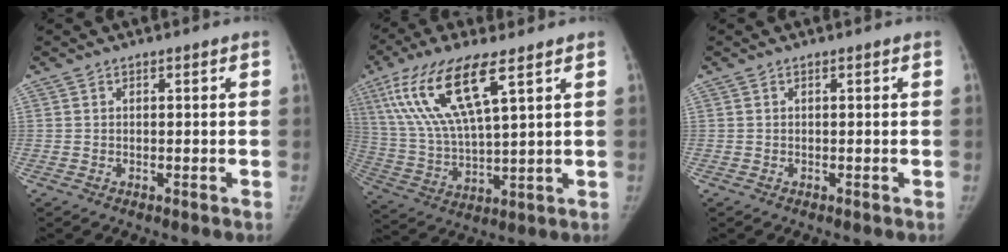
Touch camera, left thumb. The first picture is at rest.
{"total": 16.6, "force": [8.0, 4.5, 13.8], "torque": [-0.289, -0.021, 0.160]}
{"total": 0.0}